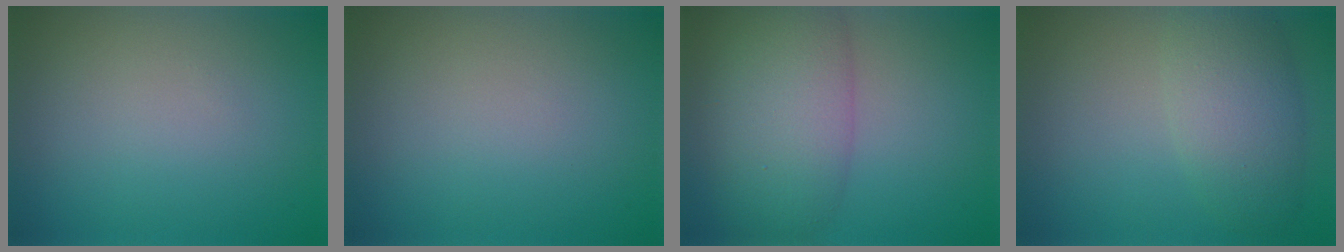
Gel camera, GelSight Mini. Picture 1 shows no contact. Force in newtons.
{"total": 0.0}
{"total": 7.8, "press": 7.7, "slide": 0.5}
{"total": 4.7, "press": 4.7, "slide": 0.1}